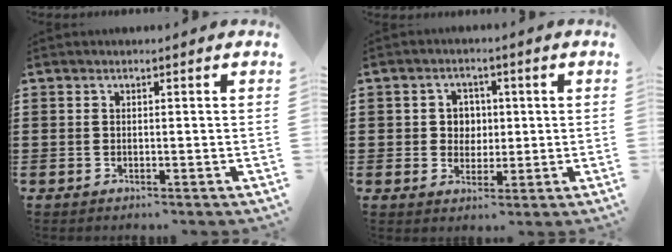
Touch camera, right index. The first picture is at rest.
{"total": 3.8, "force": [0.4, 3.5, 1.3], "torque": [-0.033, 0.009, 0.001]}